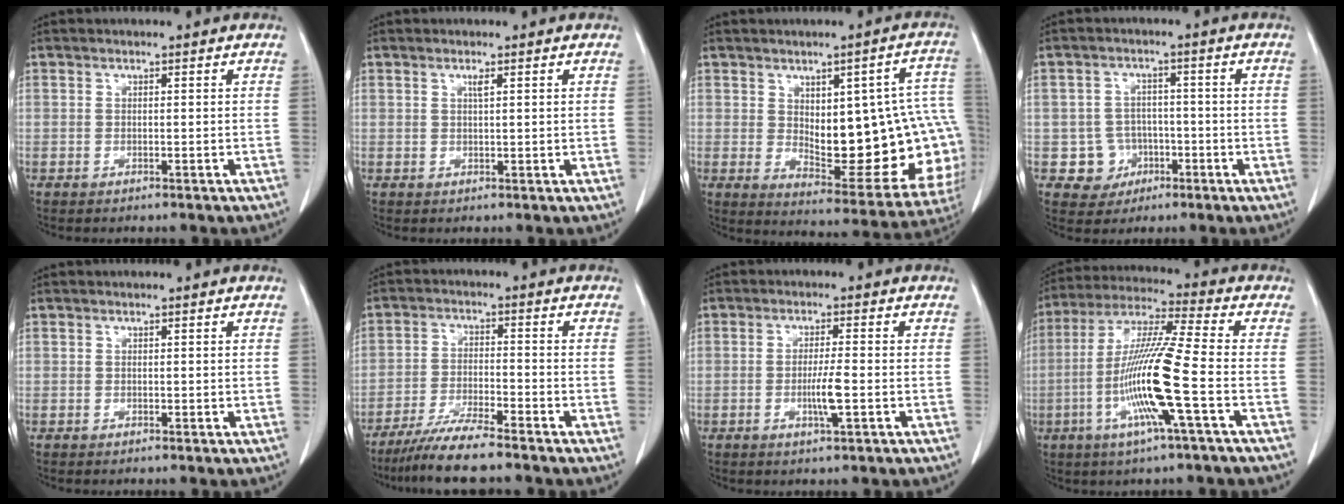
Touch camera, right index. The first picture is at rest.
{"total": 1.1, "force": [0.6, 0.0, 0.9], "torque": [-0.016, -0.002, 0.010]}
{"total": 21.1, "force": [-0.1, 7.5, 19.7], "torque": [-0.185, 0.019, 0.026]}
{"total": 5.1, "force": [-1.4, 4.9, 0.3], "torque": [0.007, 0.014, -0.016]}
{"total": 0.0}
{"total": 6.2, "force": [-5.4, -0.7, 3.0], "torque": [-0.056, -0.025, -0.104]}
{"total": 4.0, "force": [-1.1, 0.0, 3.9], "torque": [-0.073, -0.005, -0.019]}
{"total": 14.5, "force": [-3.9, -0.7, 13.9], "torque": [-0.280, -0.008, -0.084]}